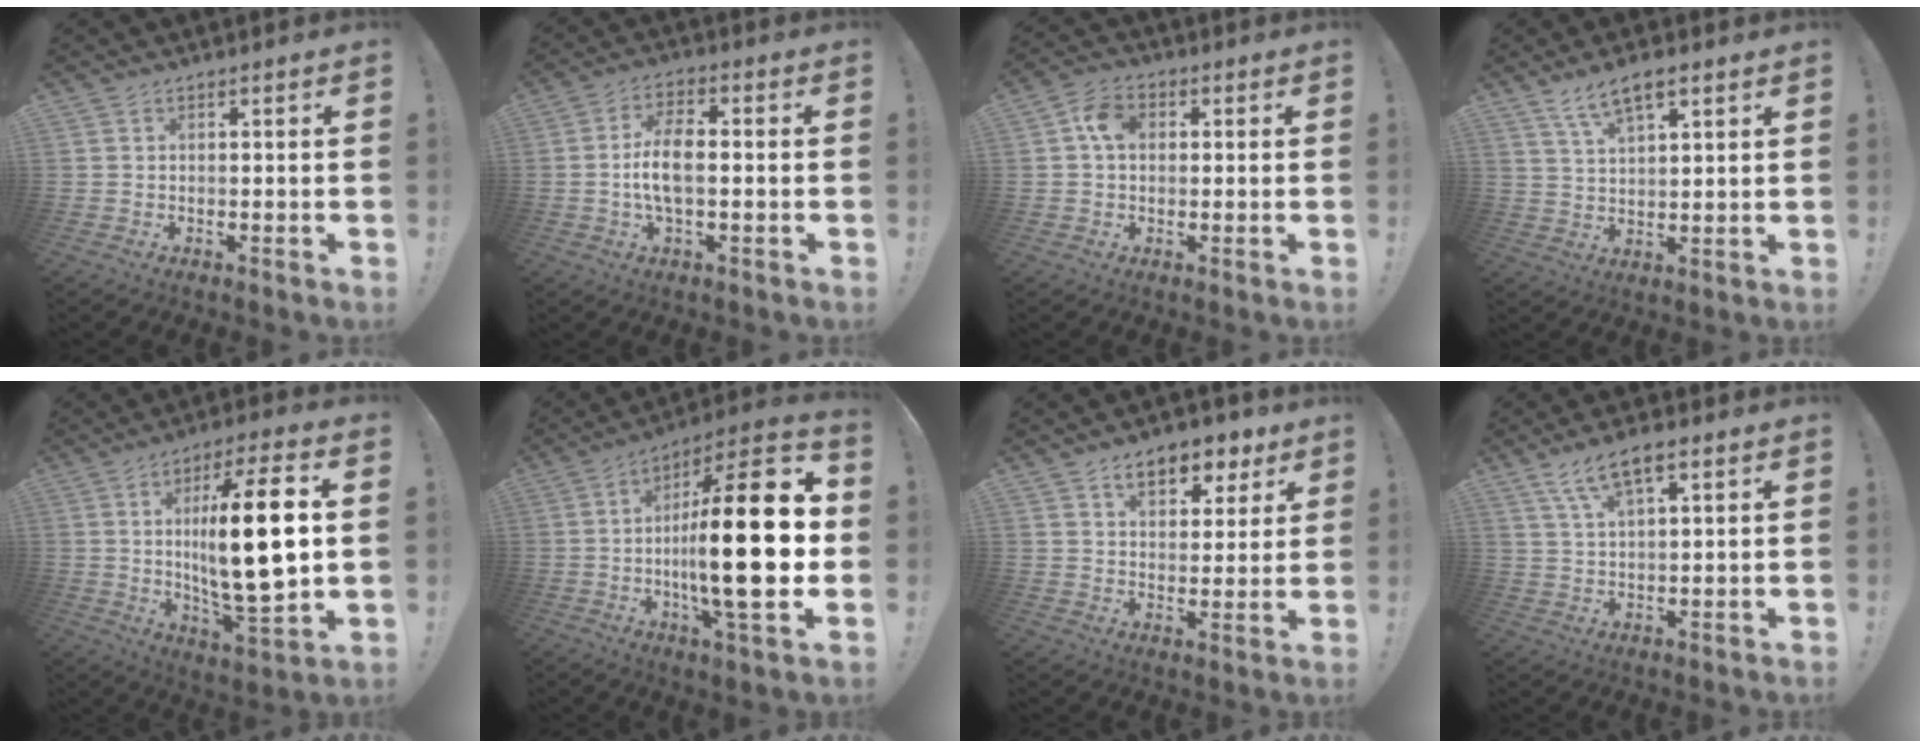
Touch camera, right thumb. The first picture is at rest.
{"total": 8.6, "force": [-1.0, 3.7, 7.7], "torque": [-0.157, 0.003, -0.020]}
{"total": 6.7, "force": [1.0, 4.9, 4.4], "torque": [-0.075, 0.016, 0.021]}
{"total": 7.4, "force": [4.8, 2.4, 5.1], "torque": [-0.093, -0.013, 0.086]}
{"total": 20.9, "force": [2.3, 5.7, 19.9], "torque": [-0.327, -0.015, 0.024]}
{"total": 26.6, "force": [-2.0, 6.6, 25.7], "torque": [-0.428, -0.007, -0.045]}
{"total": 9.6, "force": [5.8, 5.5, 5.4], "torque": [-0.066, -0.032, 0.102]}
{"total": 8.3, "force": [4.7, 2.7, 6.3], "torque": [-0.114, -0.009, 0.085]}